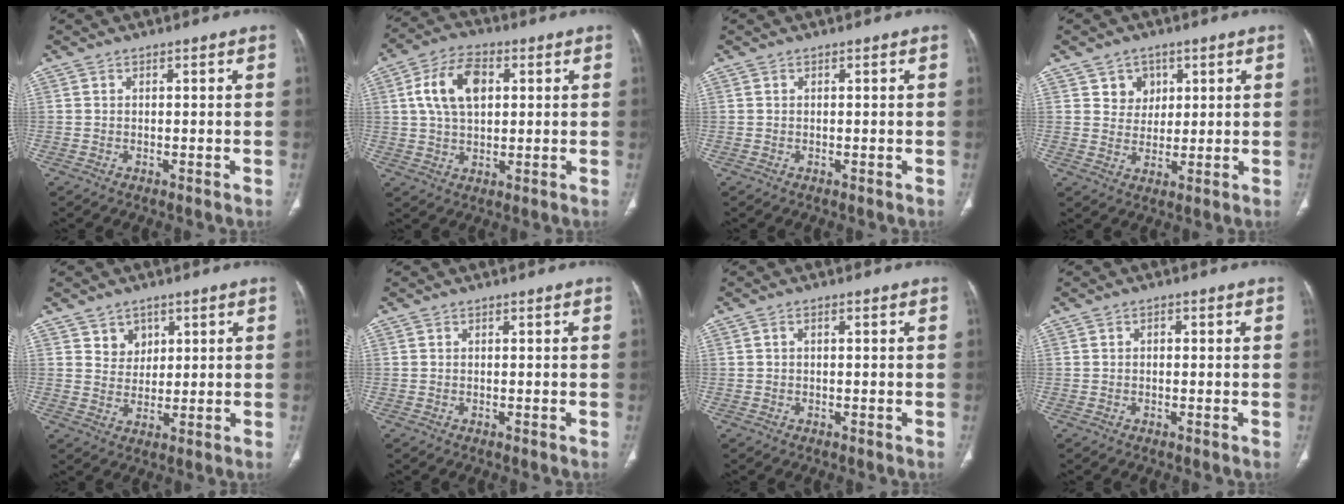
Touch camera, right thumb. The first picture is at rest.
{"total": 10.9, "force": [2.6, 6.6, 8.4], "torque": [-0.147, 0.009, 0.044]}
{"total": 0.0}
{"total": 4.9, "force": [2.2, 4.2, 1.2], "torque": [0.008, -0.010, 0.039]}
{"total": 4.2, "force": [2.3, 3.3, 1.0], "torque": [0.005, -0.018, 0.046]}
{"total": 0.0}
{"total": 0.8, "force": [0.1, 0.4, 0.7], "torque": [-0.014, 0.002, 0.000]}
{"total": 0.9, "force": [0.1, 0.6, 0.7], "torque": [-0.010, 0.004, 0.000]}